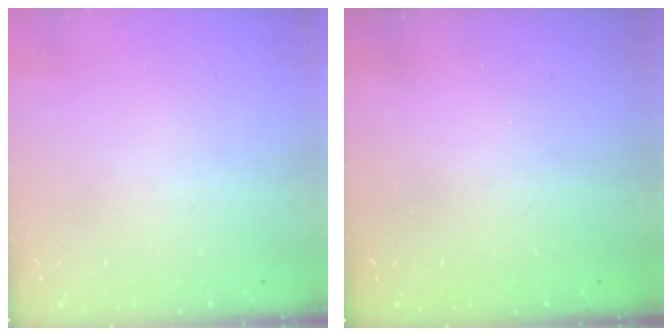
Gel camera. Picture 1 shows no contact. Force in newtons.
{"total": 0.0}